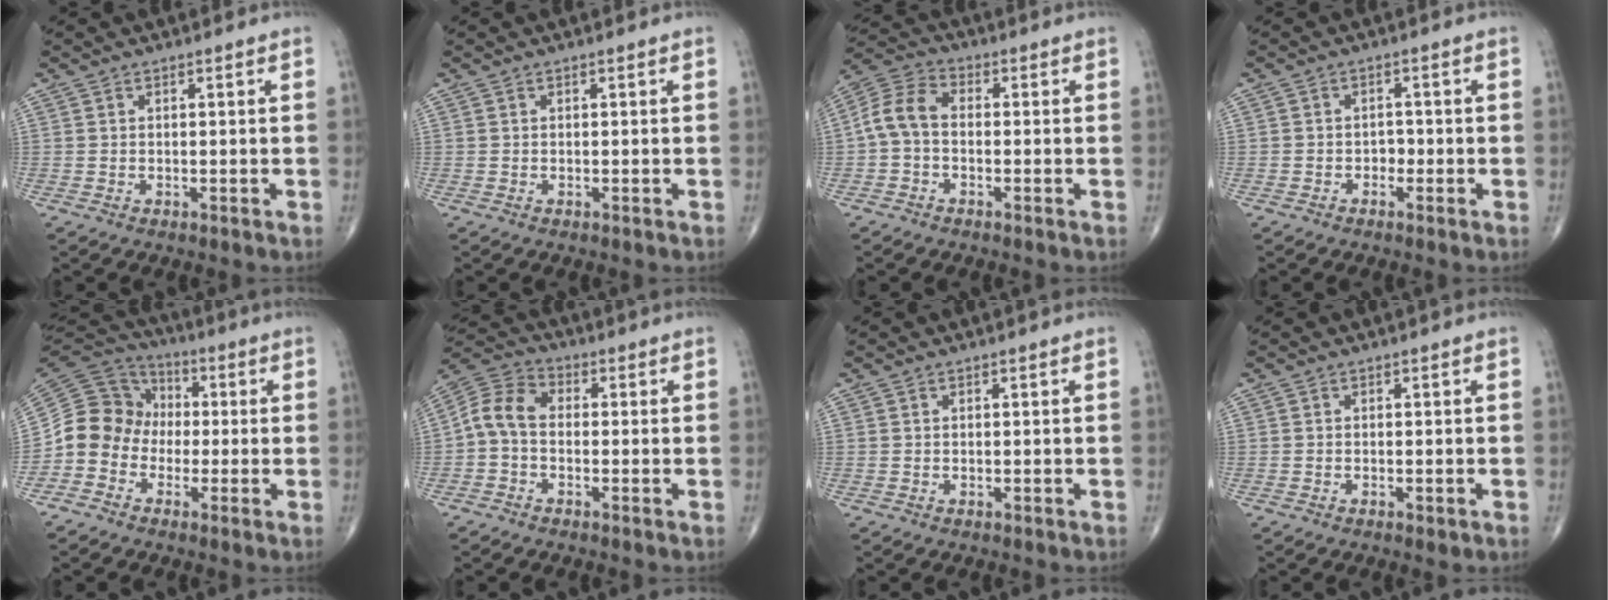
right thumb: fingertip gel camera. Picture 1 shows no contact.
{"total": 0.0}
{"total": 7.2, "force": [-0.8, 4.8, 5.4], "torque": [-0.104, 0.025, -0.030]}
{"total": 1.6, "force": [-0.7, 1.3, 0.7], "torque": [0.001, 0.007, -0.018]}
{"total": 11.0, "force": [-2.6, 9.8, 4.0], "torque": [-0.059, 0.058, -0.060]}
{"total": 7.2, "force": [-1.0, 4.9, 5.2], "torque": [-0.095, 0.026, -0.036]}
{"total": 0.0}
{"total": 0.9, "force": [-0.4, 0.4, 0.7], "torque": [-0.015, -0.003, -0.006]}